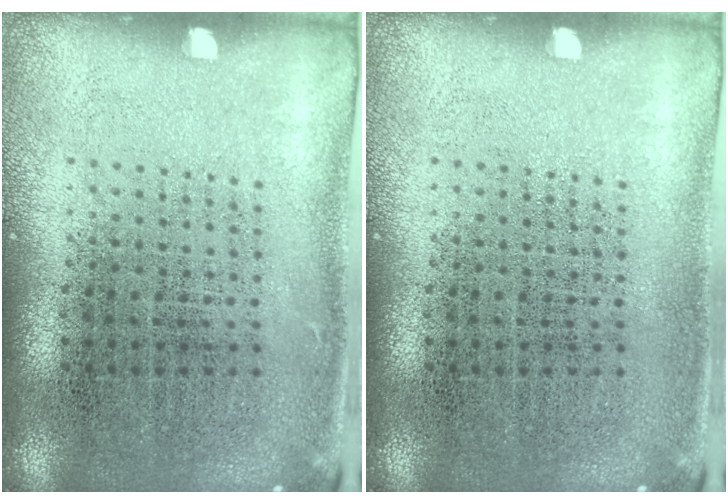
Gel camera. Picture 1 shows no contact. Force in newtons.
{"total": 0.0}